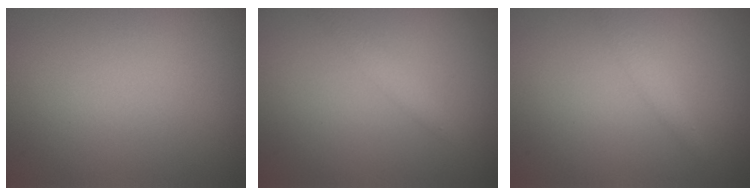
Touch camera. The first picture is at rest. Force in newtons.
{"total": 1.4, "press": 1.4, "slide": 0.1}
{"total": 1.3, "press": 1.3, "slide": 0.0}